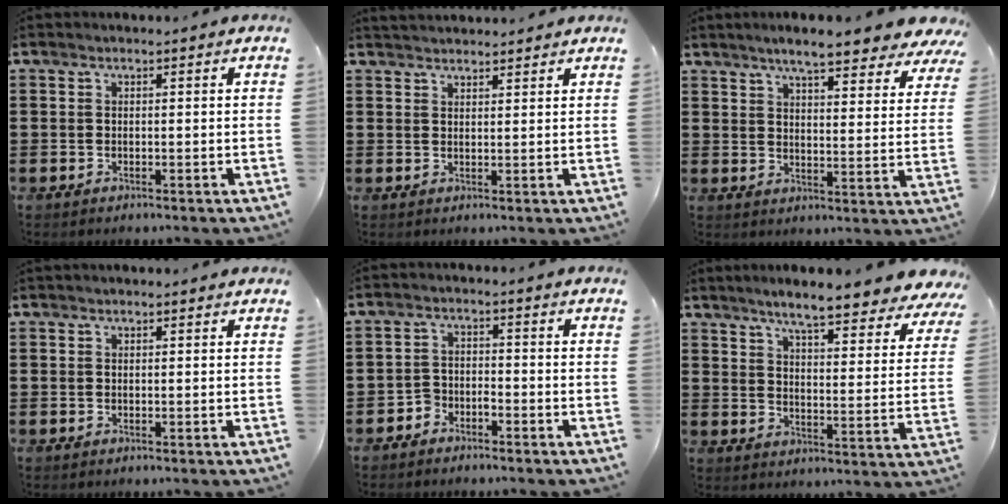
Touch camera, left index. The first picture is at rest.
{"total": 2.1, "force": [2.0, 0.2, 0.0], "torque": [-0.005, 0.001, 0.041]}
{"total": 6.9, "force": [6.2, 0.2, 3.1], "torque": [-0.069, -0.039, 0.102]}
{"total": 0.6, "force": [0.5, 0.1, 0.2], "torque": [-0.004, 0.001, 0.011]}
{"total": 2.3, "force": [-1.9, 1.2, 0.0], "torque": [-0.010, 0.003, -0.043]}
{"total": 7.3, "force": [6.6, 0.0, 3.3], "torque": [-0.075, -0.046, 0.108]}